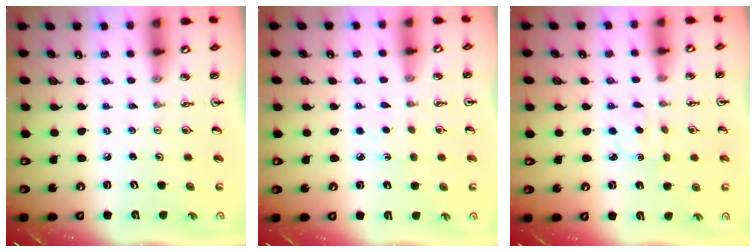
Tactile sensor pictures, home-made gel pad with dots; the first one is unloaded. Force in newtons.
{"total": 3.3, "press": 3.3, "slide": 0.4}
{"total": 2.9, "press": 2.9, "slide": 0.4}